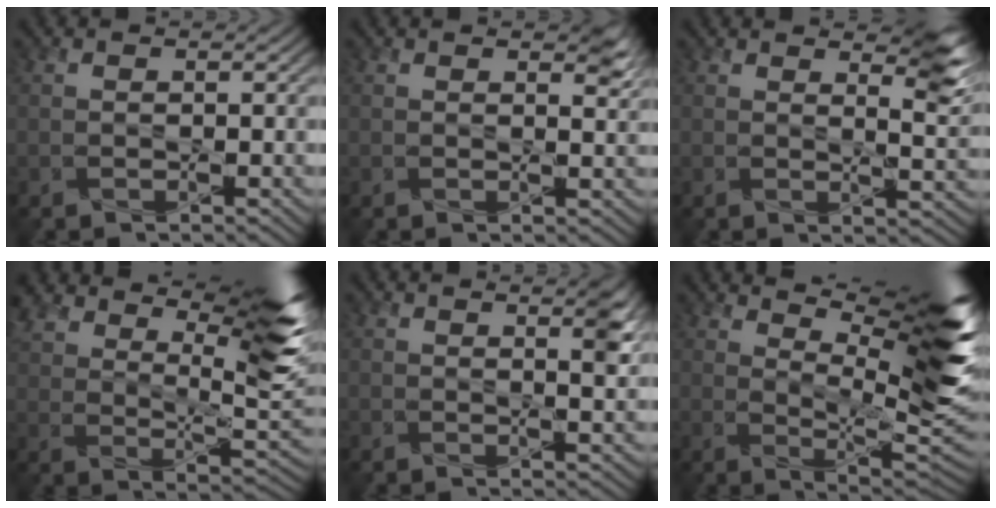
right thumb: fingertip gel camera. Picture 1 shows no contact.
{"total": 2.2, "force": [1.5, 0.6, 1.5], "torque": [-0.022, -0.008, 0.027]}
{"total": 5.4, "force": [3.6, 1.4, 3.8], "torque": [-0.058, -0.003, 0.060]}
{"total": 15.4, "force": [9.8, 5.3, 10.6], "torque": [-0.213, 0.014, 0.169]}
{"total": 2.9, "force": [1.5, 0.7, 2.4], "torque": [-0.041, -0.002, 0.024]}
{"total": 12.7, "force": [6.2, 3.3, 10.6], "torque": [-0.170, 0.002, 0.105]}